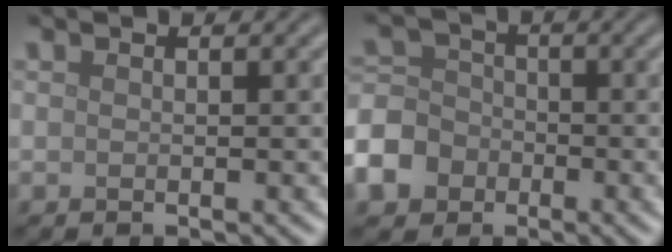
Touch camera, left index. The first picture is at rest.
{"total": 6.9, "force": [-3.5, 5.6, 2.1], "torque": [-0.043, -0.014, -0.081]}